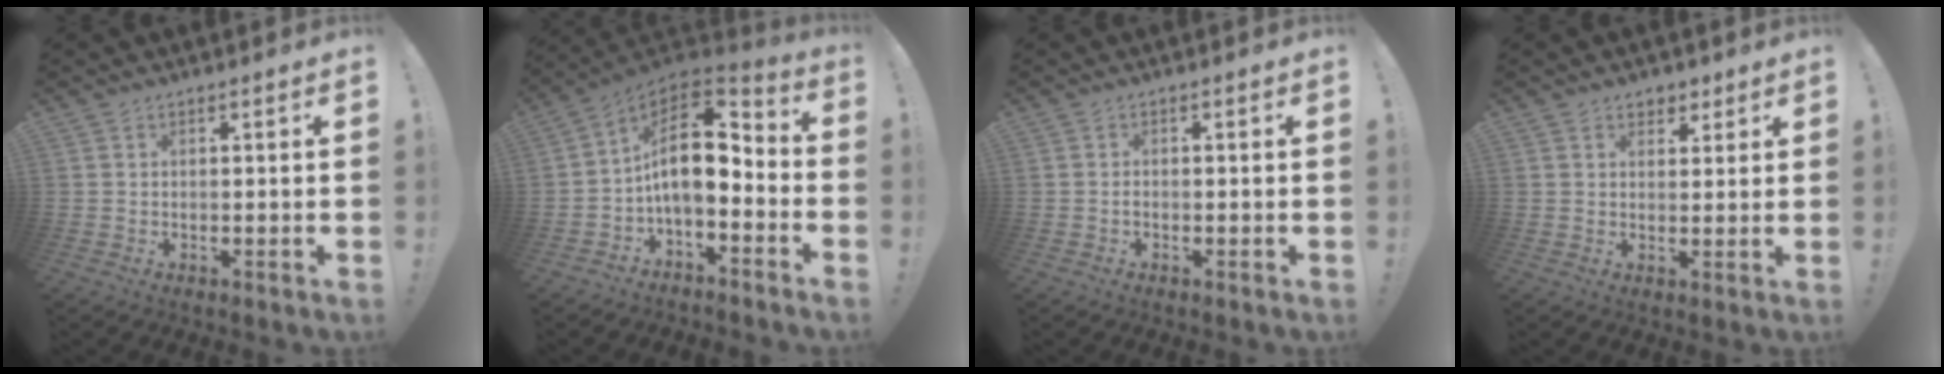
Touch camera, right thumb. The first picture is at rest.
{"total": 14.1, "force": [0.8, 7.7, 11.8], "torque": [-0.198, 0.000, 0.018]}
{"total": 0.6, "force": [-0.5, 0.2, 0.4], "torque": [-0.014, 0.003, -0.008]}
{"total": 3.8, "force": [2.5, 2.7, 0.8], "torque": [0.007, -0.012, 0.042]}